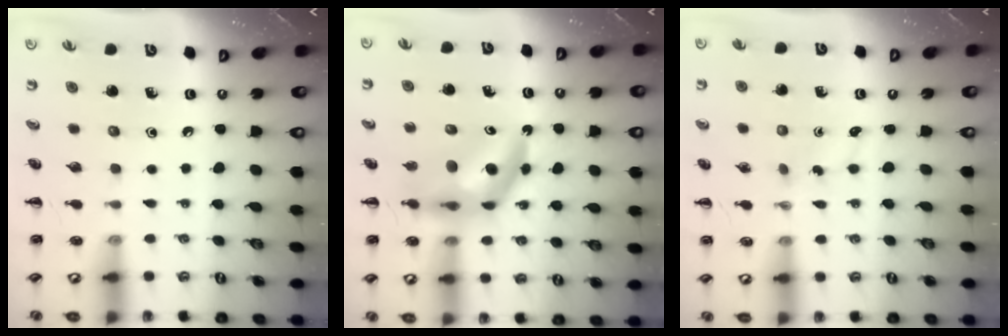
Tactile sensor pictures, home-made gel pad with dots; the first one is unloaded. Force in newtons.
{"total": 10.3, "press": 9.8, "slide": 3.2}
{"total": 2.2, "press": 2.1, "slide": 0.8}